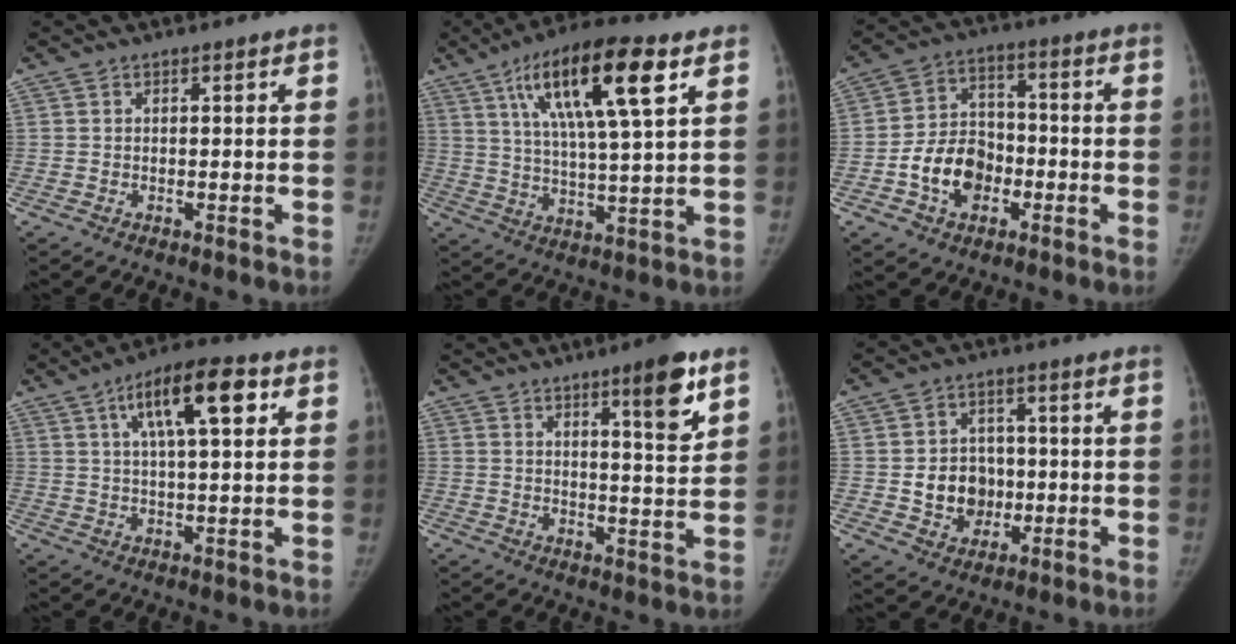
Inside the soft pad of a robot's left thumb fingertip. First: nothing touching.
{"total": 18.1, "force": [8.0, 4.1, 15.7], "torque": [-0.268, -0.015, 0.136]}
{"total": 11.3, "force": [-3.7, 8.6, 6.4], "torque": [-0.080, 0.032, -0.068]}
{"total": 12.3, "force": [4.9, 3.7, 10.7], "torque": [-0.164, 0.005, 0.076]}
{"total": 9.0, "force": [5.2, 1.4, 7.2], "torque": [-0.094, -0.033, 0.074]}
{"total": 8.8, "force": [-0.9, 7.7, 4.2], "torque": [-0.027, 0.010, -0.010]}